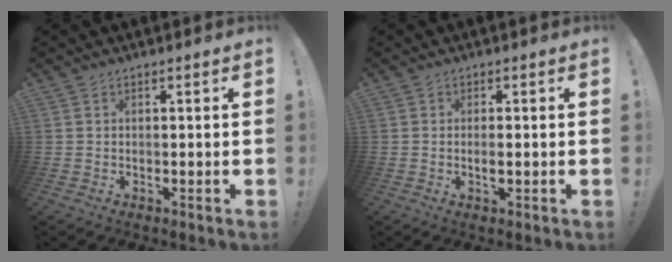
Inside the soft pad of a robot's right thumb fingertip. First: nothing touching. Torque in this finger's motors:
{"motor_torque": [-0.09, -0.12, -0.12, 0.18, 0.07]}